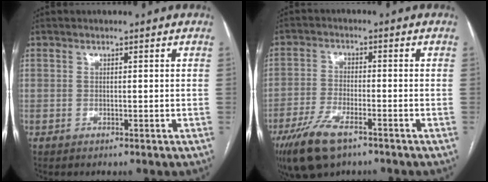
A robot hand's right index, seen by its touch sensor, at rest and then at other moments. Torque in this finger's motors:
{"motor_torque": [0.91, -0.77, 0.42, 0.14]}